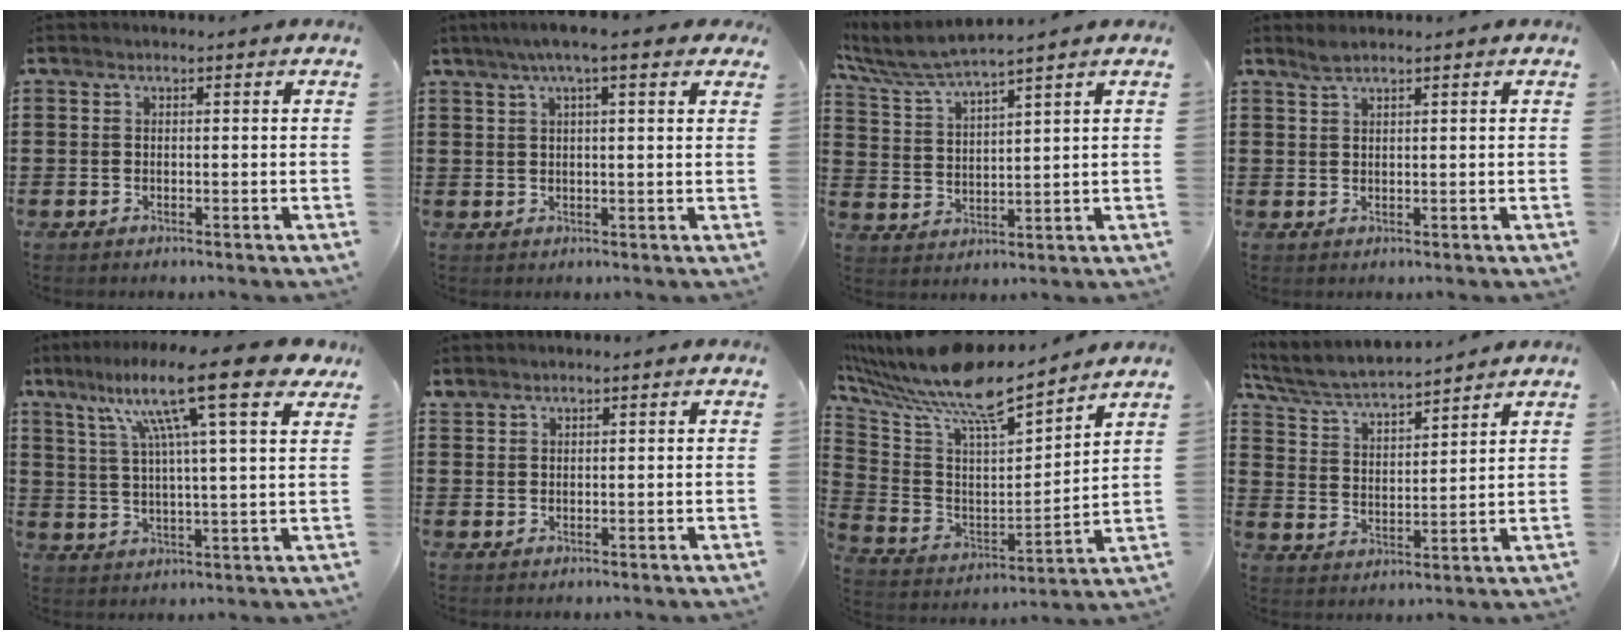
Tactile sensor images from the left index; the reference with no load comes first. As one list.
[{"total": 5.2, "force": [3.2, 0.7, 4.1], "torque": [-0.078, 0.005, 0.053]}, {"total": 5.0, "force": [4.5, -0.1, 2.3], "torque": [-0.065, -0.026, 0.075]}, {"total": 1.6, "force": [1.3, 0.1, 0.8], "torque": [-0.018, 0.001, 0.024]}, {"total": 15.6, "force": [9.8, 1.6, 12.0], "torque": [-0.233, -0.022, 0.151]}, {"total": 1.3, "force": [1.3, 0.2, 0.1], "torque": [-0.005, -0.001, 0.025]}, {"total": 10.9, "force": [9.5, 1.0, 5.3], "torque": [-0.142, -0.070, 0.156]}, {"total": 5.3, "force": [5.0, 0.3, 1.9], "torque": [-0.060, -0.035, 0.081]}]